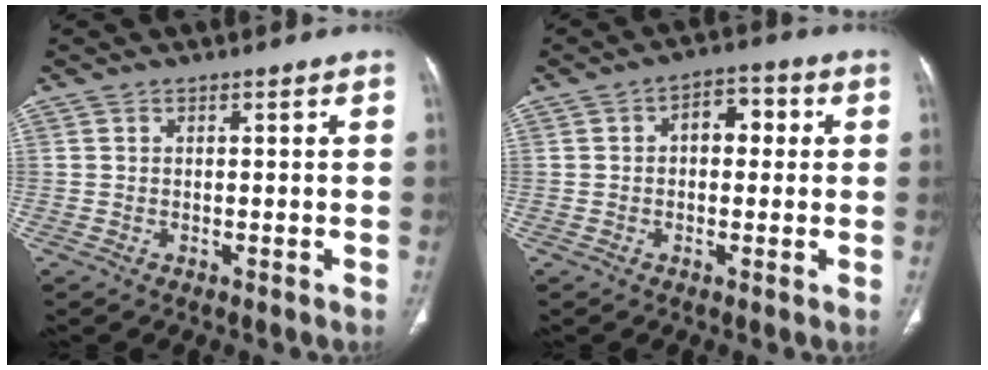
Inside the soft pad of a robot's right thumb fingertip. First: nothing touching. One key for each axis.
{"total": 3.3, "fx": 0.5, "fy": 2.2, "fz": 2.4, "tx": -0.026, "ty": 0.013, "tz": 0.003}